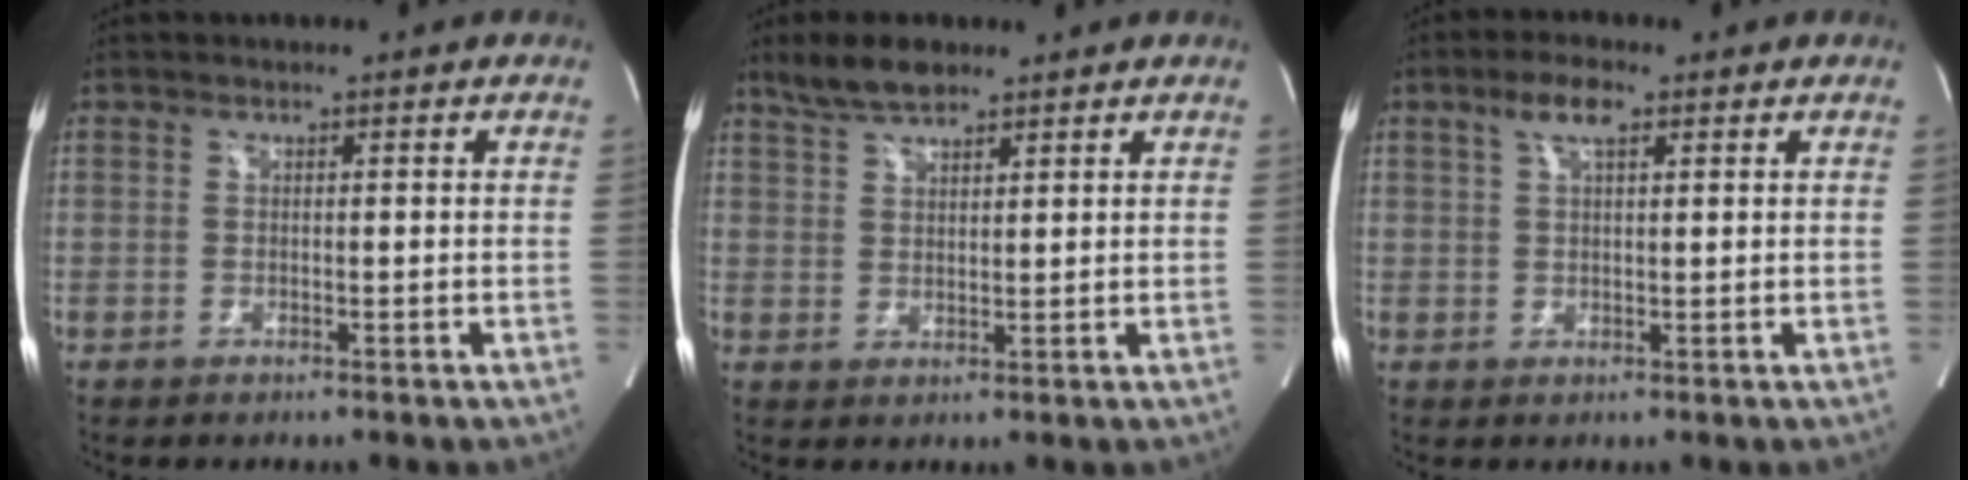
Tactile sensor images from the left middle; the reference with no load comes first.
{"total": 5.5, "force": [4.5, 1.6, 2.9], "torque": [-0.067, 0.012, 0.088]}
{"total": 4.1, "force": [2.2, 1.1, 3.3], "torque": [-0.071, 0.013, 0.043]}